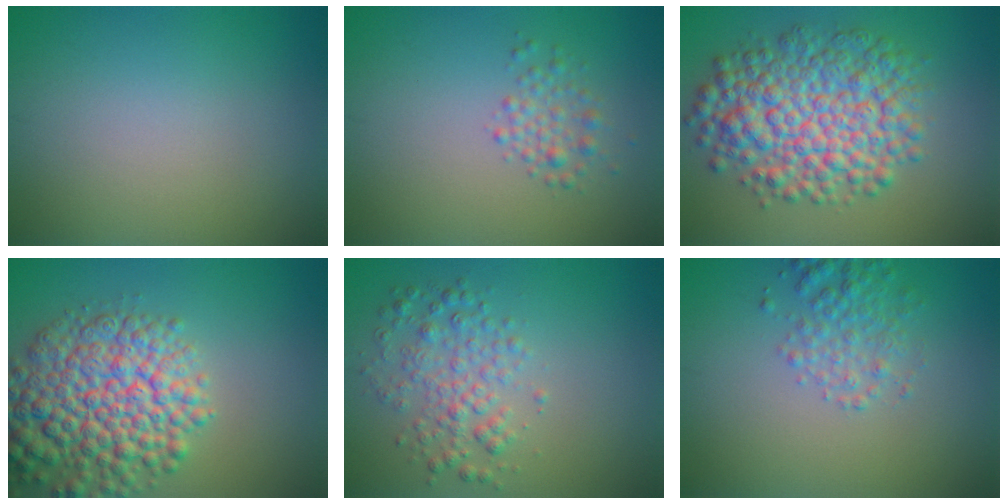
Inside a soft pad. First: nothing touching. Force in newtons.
{"total": 1.9, "press": 1.9, "slide": 0.0}
{"total": 8.9, "press": 8.9, "slide": 0.2}
{"total": 9.1, "press": 9.1, "slide": 0.4}
{"total": 3.2, "press": 3.2, "slide": 0.1}
{"total": 2.7, "press": 2.7, "slide": 0.1}